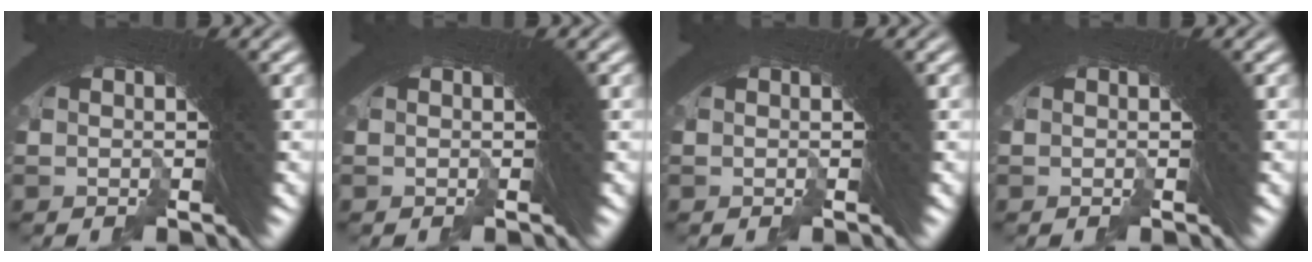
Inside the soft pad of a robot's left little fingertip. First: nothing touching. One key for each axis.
{"total": 0.0}
{"total": 0.0}
{"total": 0.0}